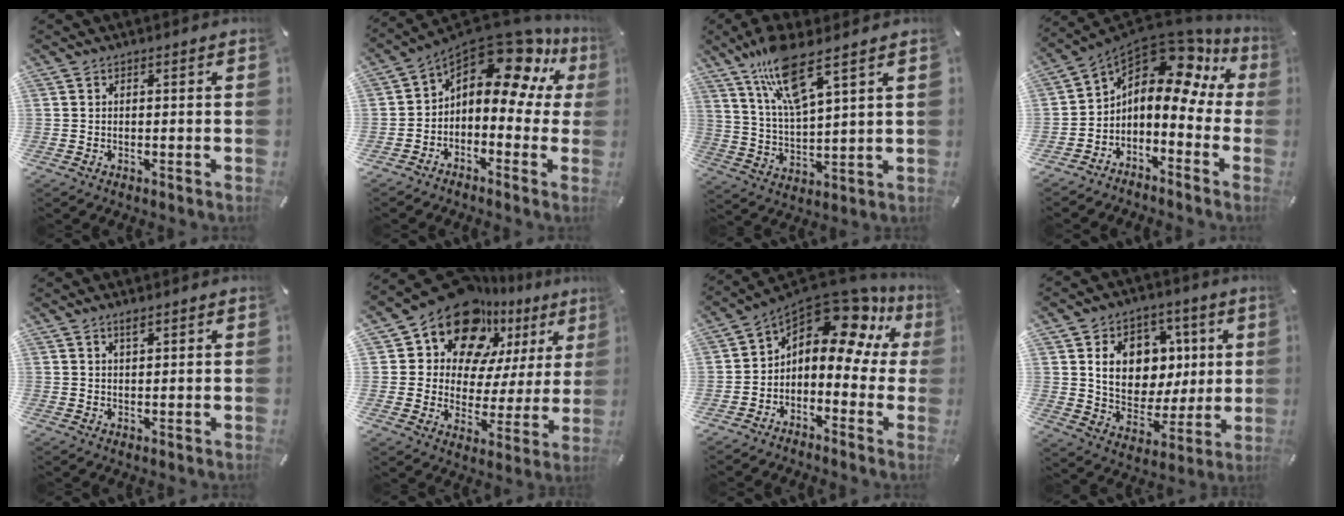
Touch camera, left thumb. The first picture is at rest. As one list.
[{"total": 14.3, "force": [8.3, 7.1, 9.2], "torque": [-0.151, -0.070, 0.136]}, {"total": 12.6, "force": [8.8, 2.9, 8.5], "torque": [-0.177, -0.027, 0.158]}, {"total": 11.6, "force": [6.4, 6.5, 7.2], "torque": [-0.122, -0.063, 0.102]}, {"total": 1.7, "force": [1.3, 0.4, 1.1], "torque": [-0.023, 0.000, 0.023]}, {"total": 16.3, "force": [11.2, 10.4, 5.7], "torque": [-0.095, -0.088, 0.202]}, {"total": 13.1, "force": [7.9, 6.4, 8.3], "torque": [-0.127, -0.070, 0.132]}, {"total": 13.7, "force": [3.9, 11.4, 6.4], "torque": [-0.097, -0.012, 0.079]}]